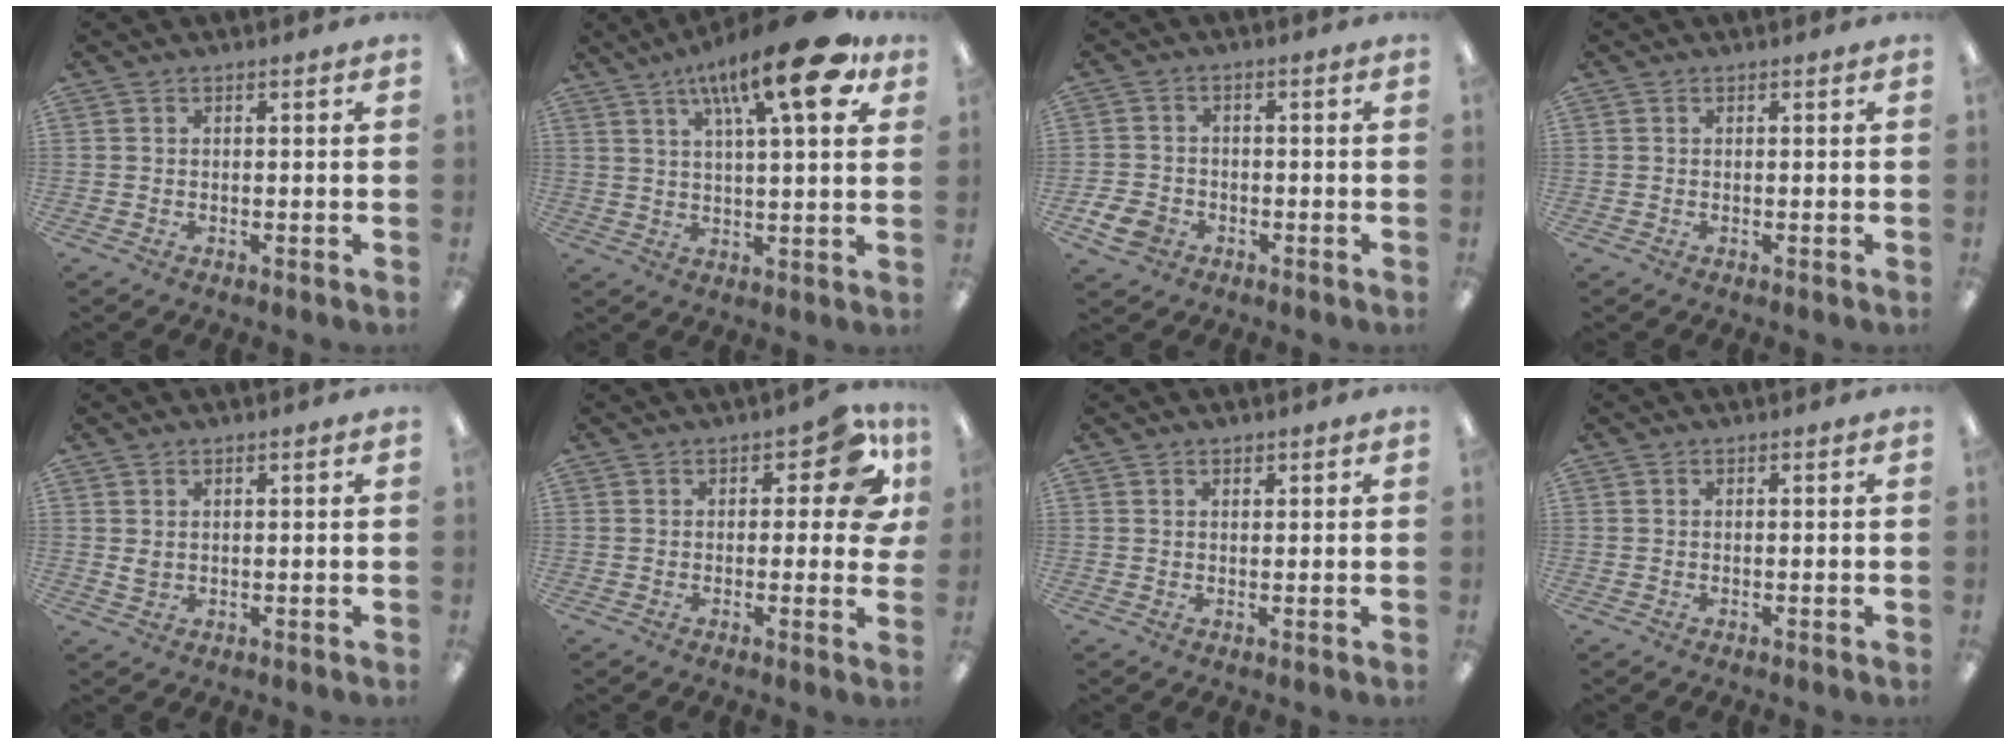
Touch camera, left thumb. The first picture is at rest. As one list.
[{"total": 19.2, "force": [10.2, 5.3, 15.4], "torque": [-0.234, -0.039, 0.151]}, {"total": 5.6, "force": [-2.9, 4.1, 2.5], "torque": [-0.056, 0.013, -0.052]}, {"total": 0.0}, {"total": 1.6, "force": [0.8, 1.0, 0.9], "torque": [-0.020, 0.003, 0.014]}, {"total": 8.6, "force": [3.3, 4.1, 6.9], "torque": [-0.077, -0.009, 0.053]}, {"total": 1.0, "force": [0.9, 0.5, 0.2], "torque": [0.004, -0.002, 0.016]}, {"total": 0.0}]